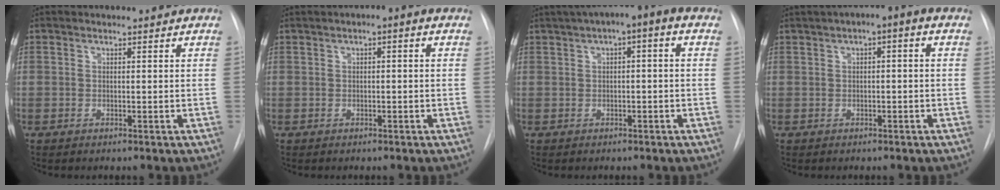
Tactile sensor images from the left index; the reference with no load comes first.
{"total": 2.3, "force": [0.7, 0.5, 2.2], "torque": [-0.029, 0.013, 0.007]}
{"total": 7.0, "force": [2.8, 1.5, 6.3], "torque": [-0.100, 0.038, 0.035]}
{"total": 5.2, "force": [1.9, 1.1, 4.7], "torque": [-0.072, 0.028, 0.022]}